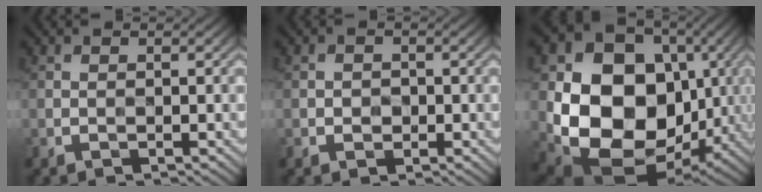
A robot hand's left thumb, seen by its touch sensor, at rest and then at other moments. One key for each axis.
{"total": 1.3, "fx": -0.7, "fy": 1.0, "fz": 0.1, "tx": 0.001, "ty": 0.000, "tz": -0.014}
{"total": 16.2, "fx": -0.5, "fy": 13.0, "fz": 9.7, "tx": -0.200, "ty": -0.038, "tz": -0.001}